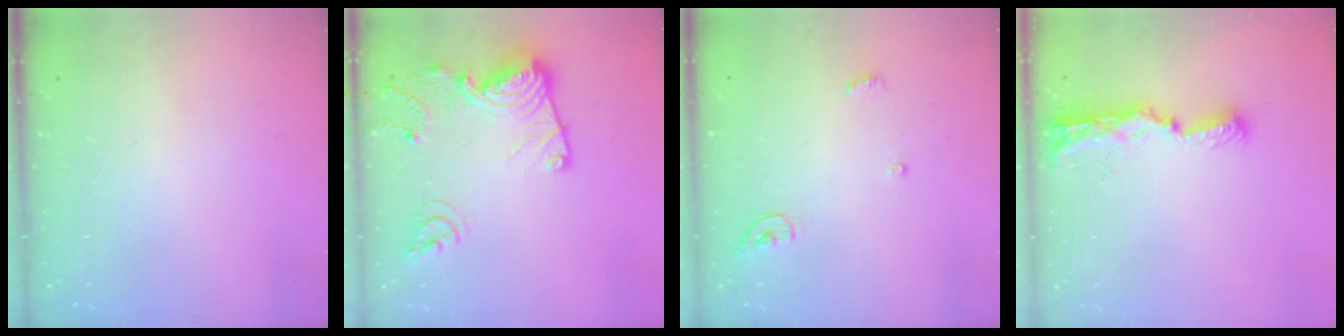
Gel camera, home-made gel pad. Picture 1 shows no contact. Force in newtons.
{"total": 16.7, "press": 16.7, "slide": 1.2}
{"total": 3.9, "press": 3.8, "slide": 0.3}
{"total": 11.2, "press": 9.8, "slide": 5.4}